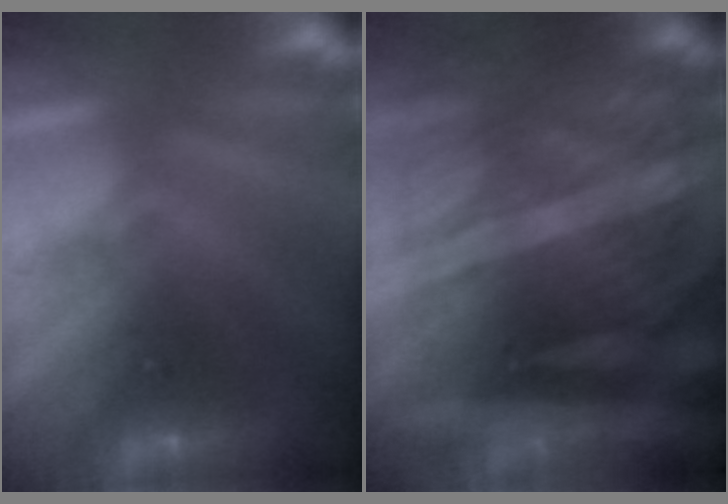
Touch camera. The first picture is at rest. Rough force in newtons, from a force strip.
{"total": 9.6}